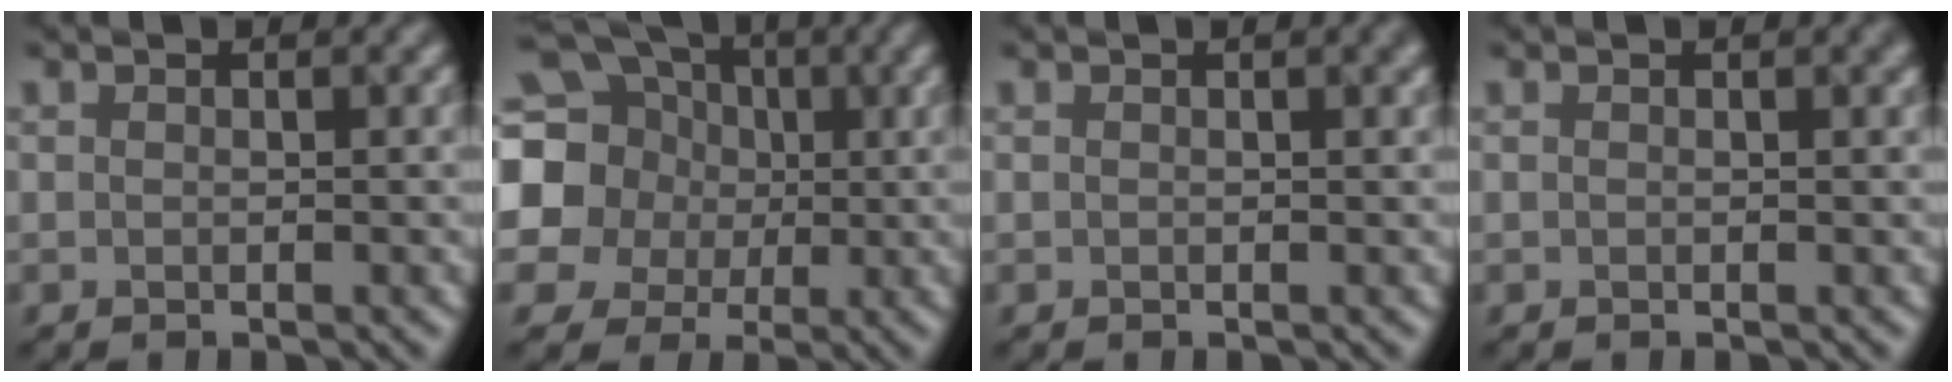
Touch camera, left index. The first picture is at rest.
{"total": 16.2, "force": [1.8, 14.9, 6.0], "torque": [-0.162, 0.019, 0.000]}
{"total": 2.0, "force": [0.8, 0.9, 1.6], "torque": [0.001, 0.010, 0.000]}
{"total": 1.6, "force": [0.7, 0.7, 1.2], "torque": [-0.001, 0.009, 0.001]}